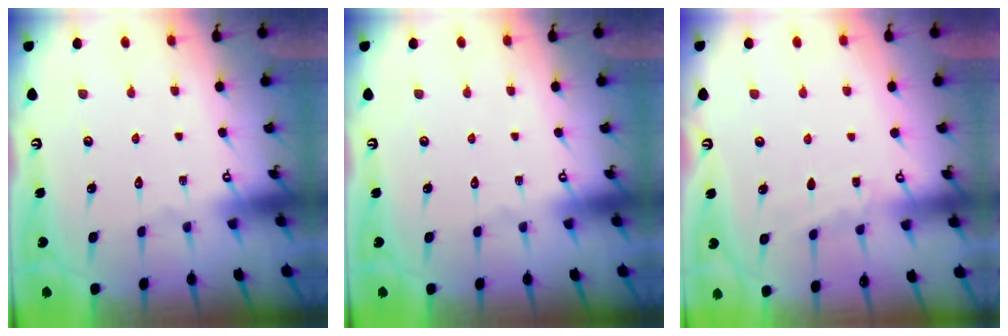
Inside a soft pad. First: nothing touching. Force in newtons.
{"total": 0.0}
{"total": 4.7, "press": 4.7, "slide": 0.6}